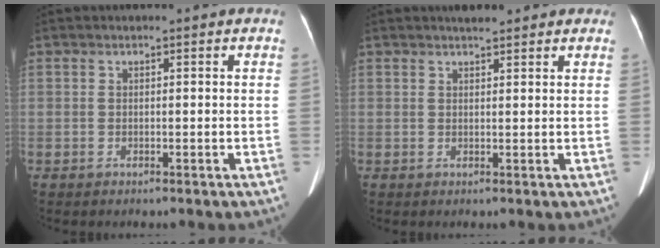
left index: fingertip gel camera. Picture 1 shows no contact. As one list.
[{"total": 3.7, "force": [3.1, 1.0, 1.6], "torque": [-0.017, 0.016, 0.039]}]